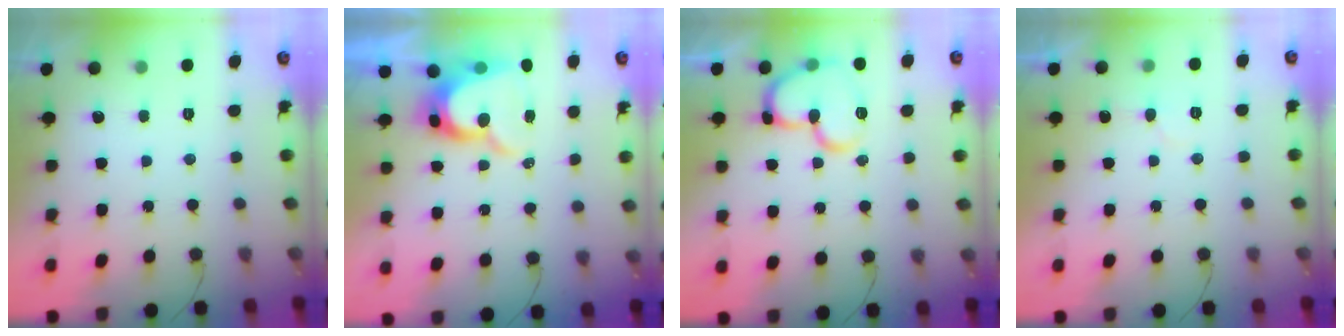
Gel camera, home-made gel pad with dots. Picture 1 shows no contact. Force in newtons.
{"total": 12.5, "press": 12.5, "slide": 1.1}
{"total": 15.5, "press": 15.4, "slide": 1.6}
{"total": 5.6, "press": 5.5, "slide": 0.4}